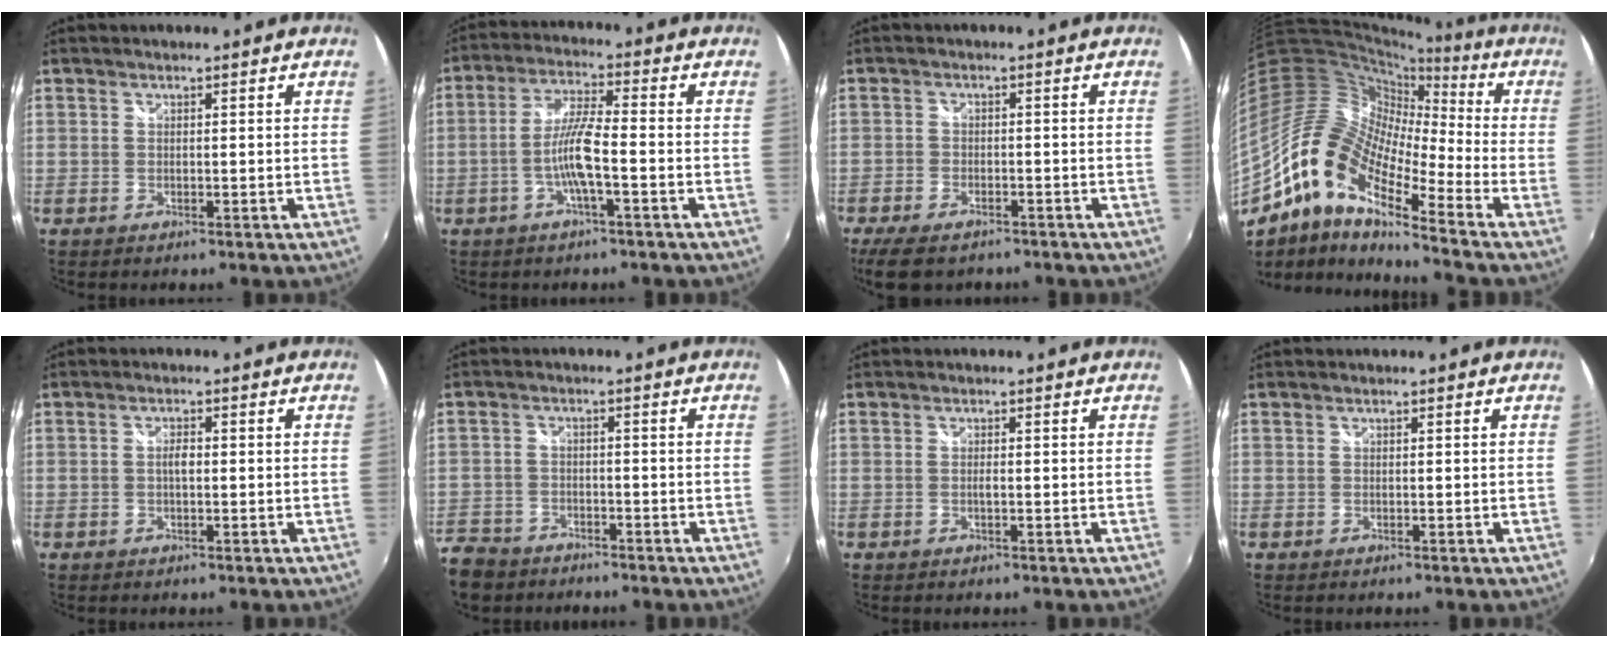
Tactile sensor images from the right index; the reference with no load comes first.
{"total": 7.3, "force": [-2.5, 0.4, 6.8], "torque": [-0.140, 0.004, -0.048]}
{"total": 9.0, "force": [-6.7, 4.1, 4.3], "torque": [-0.111, -0.021, -0.113]}
{"total": 16.6, "force": [-9.5, 5.4, 12.5], "torque": [-0.203, -0.005, -0.203]}
{"total": 1.7, "force": [-0.1, 0.7, 1.5], "torque": [-0.027, 0.005, -0.004]}
{"total": 9.7, "force": [-6.6, 6.6, 2.6], "torque": [-0.103, 0.002, -0.118]}
{"total": 0.6, "force": [-0.1, 0.1, 0.6], "torque": [-0.012, -0.001, -0.003]}
{"total": 0.0}